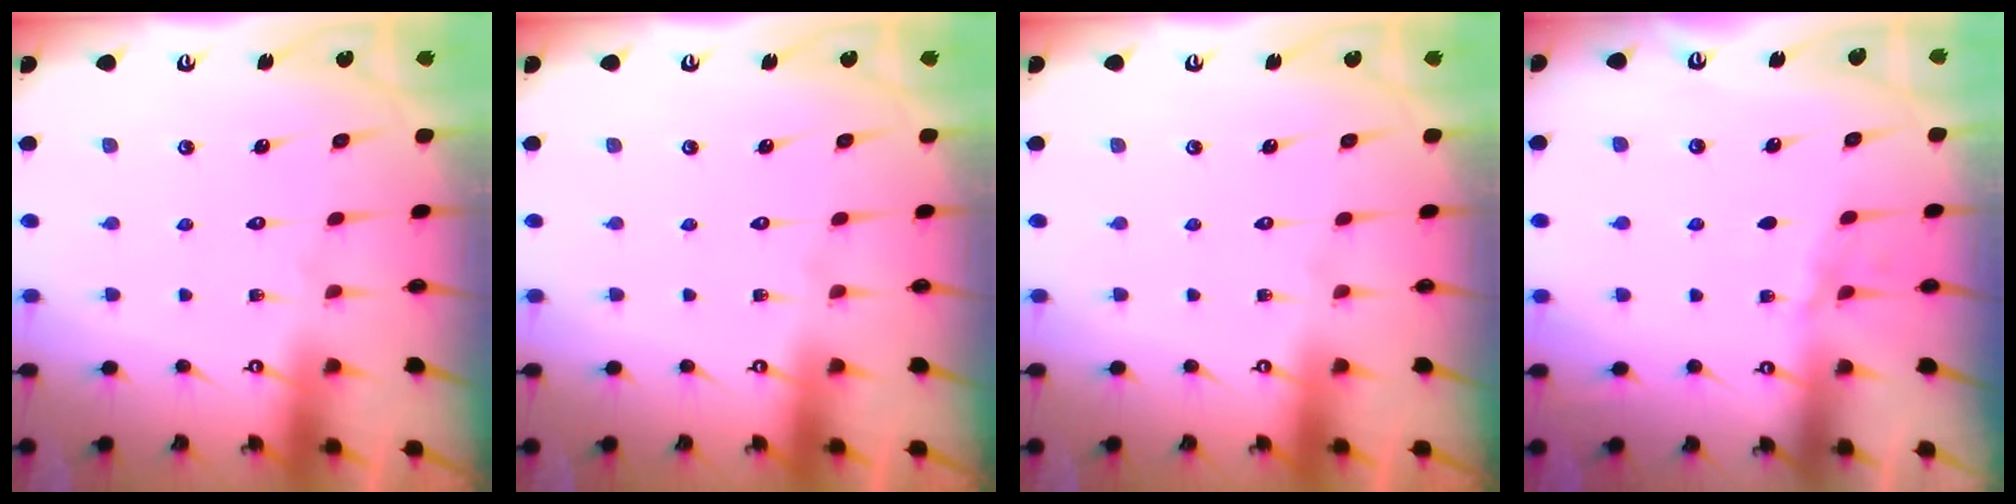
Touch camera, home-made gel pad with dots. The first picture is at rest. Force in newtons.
{"total": 0.0}
{"total": 0.0}
{"total": 2.7, "press": 2.7, "slide": 0.4}